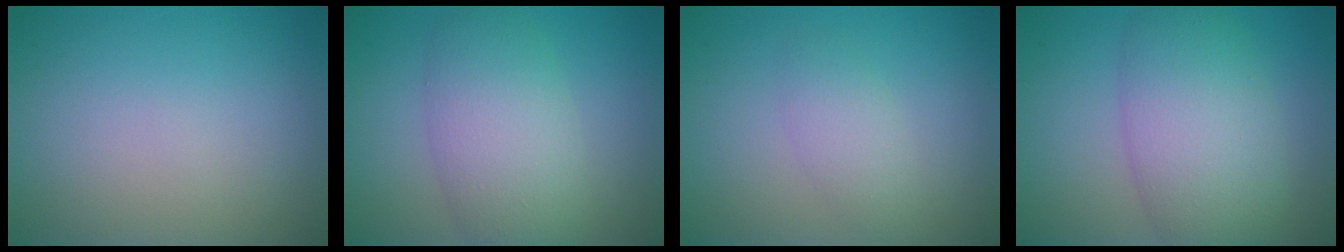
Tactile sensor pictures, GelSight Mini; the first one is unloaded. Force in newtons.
{"total": 6.2, "press": 6.2, "slide": 0.1}
{"total": 2.1, "press": 2.1, "slide": 0.1}
{"total": 7.5, "press": 7.5, "slide": 0.2}